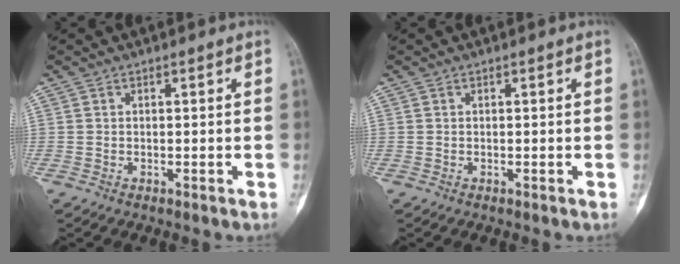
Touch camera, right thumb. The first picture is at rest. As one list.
[{"total": 0.0}]